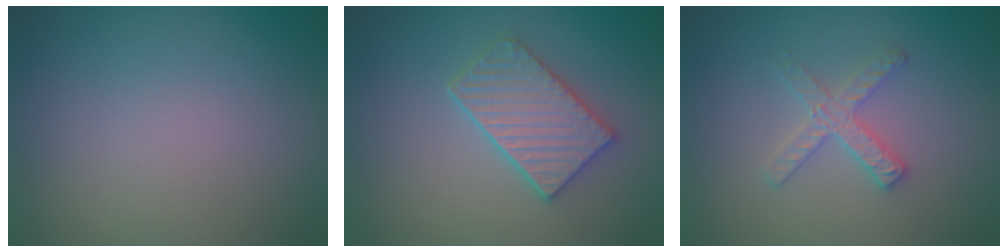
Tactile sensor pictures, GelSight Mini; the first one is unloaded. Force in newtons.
{"total": 3.8, "press": 3.5, "slide": 1.4}
{"total": 2.6, "press": 2.5, "slide": 0.4}